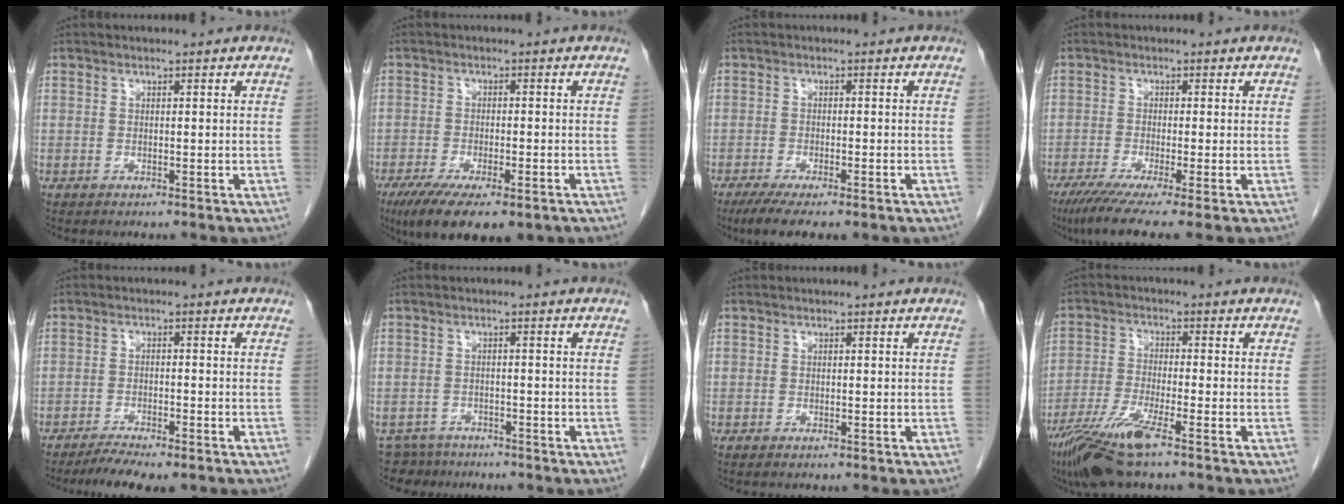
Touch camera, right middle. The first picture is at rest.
{"total": 12.3, "force": [-8.0, 4.1, 8.4], "torque": [-0.140, -0.023, -0.119]}
{"total": 8.2, "force": [-5.9, 1.8, 5.3], "torque": [-0.076, -0.016, -0.088]}
{"total": 8.1, "force": [-5.5, -0.1, 5.9], "torque": [-0.091, -0.022, -0.090]}
{"total": 7.1, "force": [-5.9, 1.1, 3.8], "torque": [-0.057, -0.010, -0.091]}
{"total": 4.8, "force": [-4.3, 2.1, -0.5], "torque": [0.013, 0.001, -0.069]}
{"total": 0.0}
{"total": 9.3, "force": [-6.0, 0.5, 7.0], "torque": [-0.144, -0.024, -0.114]}